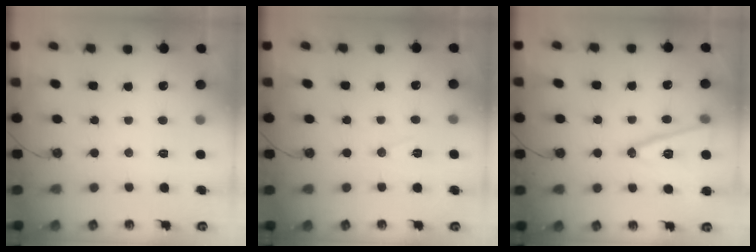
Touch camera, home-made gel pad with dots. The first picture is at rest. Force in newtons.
{"total": 5.9, "press": 3.9, "slide": 4.4}
{"total": 14.9, "press": 14.6, "slide": 3.1}